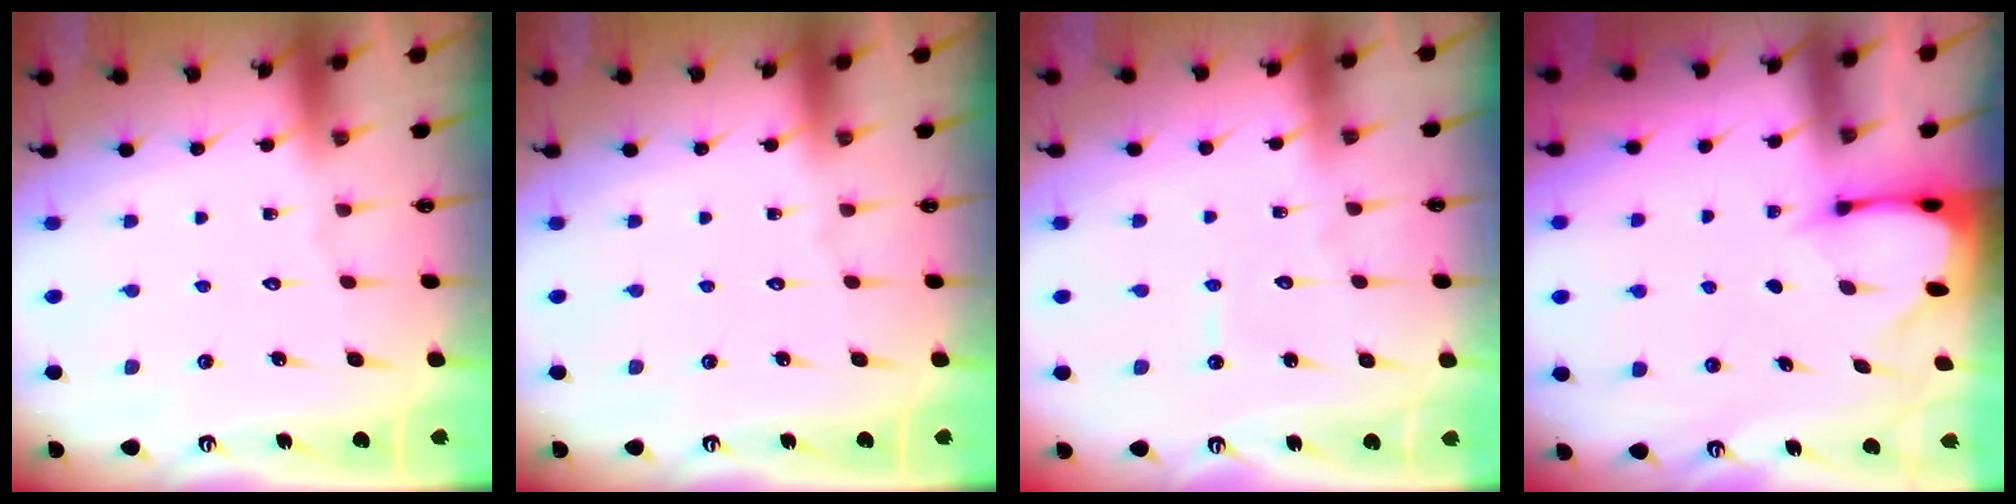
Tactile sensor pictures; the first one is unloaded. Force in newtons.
{"total": 0.0}
{"total": 3.2, "press": 3.2, "slide": 0.3}
{"total": 2.4, "press": 2.4, "slide": 0.3}